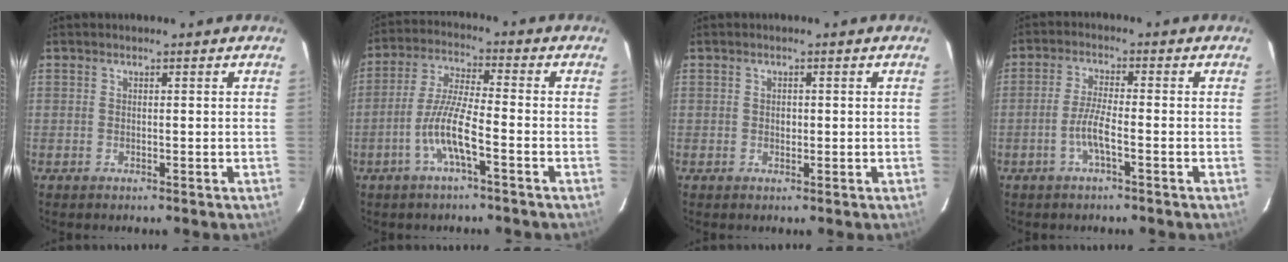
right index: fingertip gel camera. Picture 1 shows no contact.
{"total": 8.1, "force": [-3.6, 0.7, 7.2], "torque": [-0.152, 0.002, -0.069]}
{"total": 1.0, "force": [0.0, 0.9, 0.5], "torque": [-0.007, 0.003, 0.001]}
{"total": 4.3, "force": [-1.9, 0.3, 3.8], "torque": [-0.081, 0.000, -0.038]}